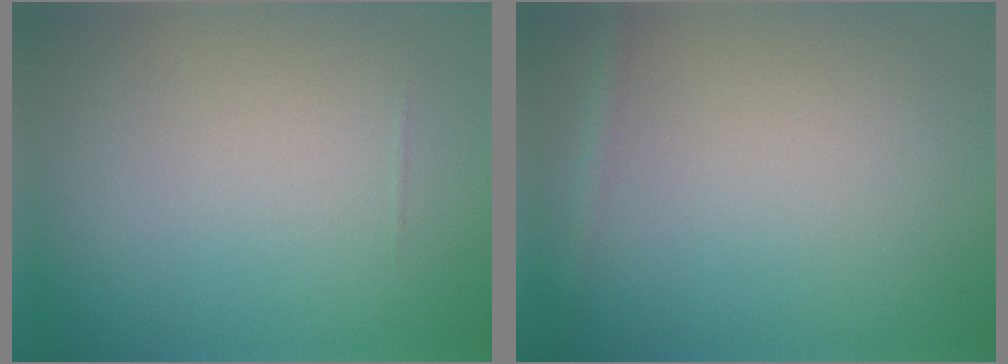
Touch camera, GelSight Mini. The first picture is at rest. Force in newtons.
{"total": 0.9, "press": 0.9, "slide": 0.1}